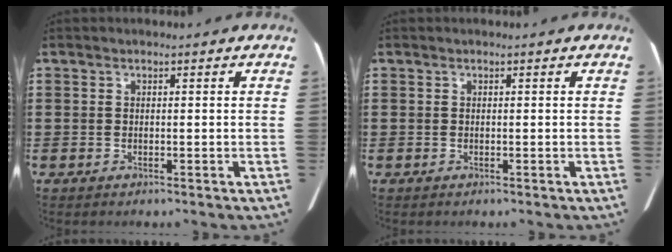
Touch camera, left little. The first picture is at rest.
{"total": 0.0}